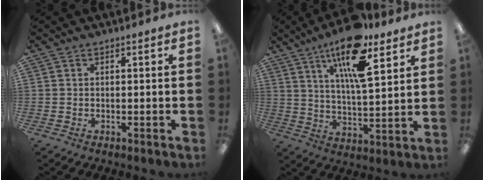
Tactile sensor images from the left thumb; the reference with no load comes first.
{"total": 16.6, "force": [10.6, 5.1, 11.7], "torque": [-0.198, -0.047, 0.173]}